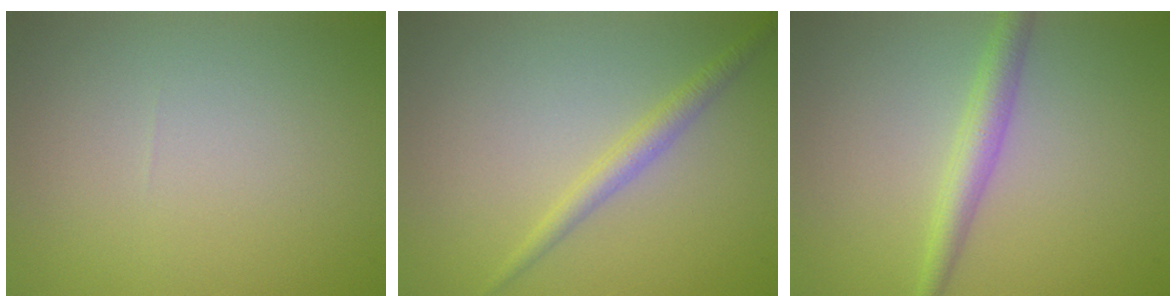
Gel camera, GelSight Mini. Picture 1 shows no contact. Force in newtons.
{"total": 1.9, "press": 1.9, "slide": 0.1}
{"total": 2.6, "press": 2.6, "slide": 0.1}